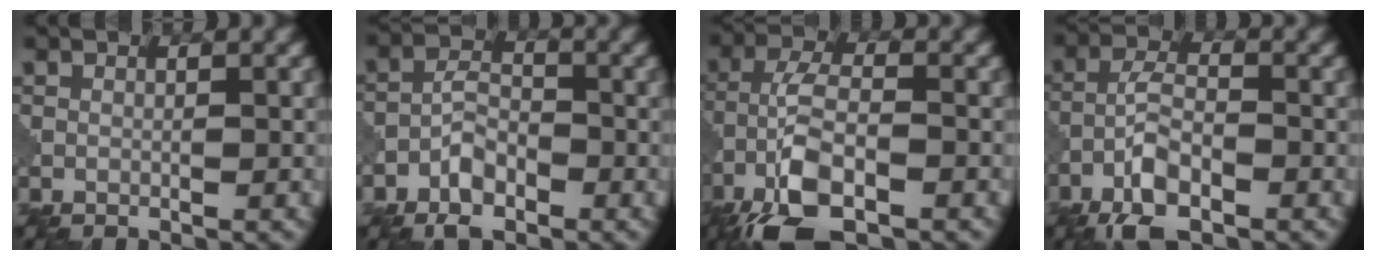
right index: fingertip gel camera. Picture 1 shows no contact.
{"total": 4.0, "force": [-2.3, 2.2, 2.5], "torque": [-0.039, 0.002, -0.050]}
{"total": 8.3, "force": [-4.8, 3.0, 6.0], "torque": [-0.123, 0.001, -0.098]}
{"total": 5.3, "force": [-3.2, 1.9, 3.7], "torque": [-0.074, 0.002, -0.072]}